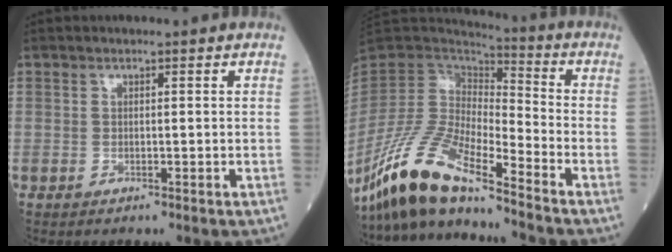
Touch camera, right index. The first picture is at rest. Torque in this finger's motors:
{"motor_torque": [1.09, -1.05, 0.43, 0.21]}